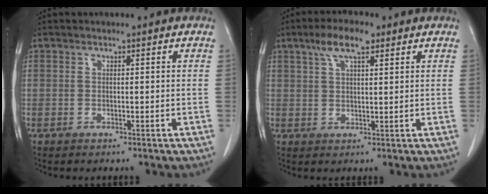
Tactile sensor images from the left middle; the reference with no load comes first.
{"total": 5.7, "force": [3.4, 1.5, 4.2], "torque": [-0.086, 0.013, 0.061]}